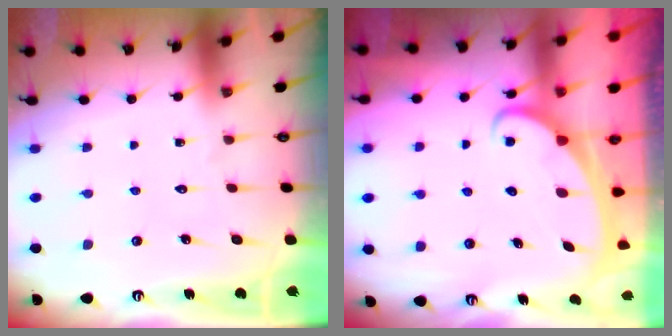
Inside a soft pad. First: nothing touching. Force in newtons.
{"total": 2.1, "press": 2.1, "slide": 0.2}